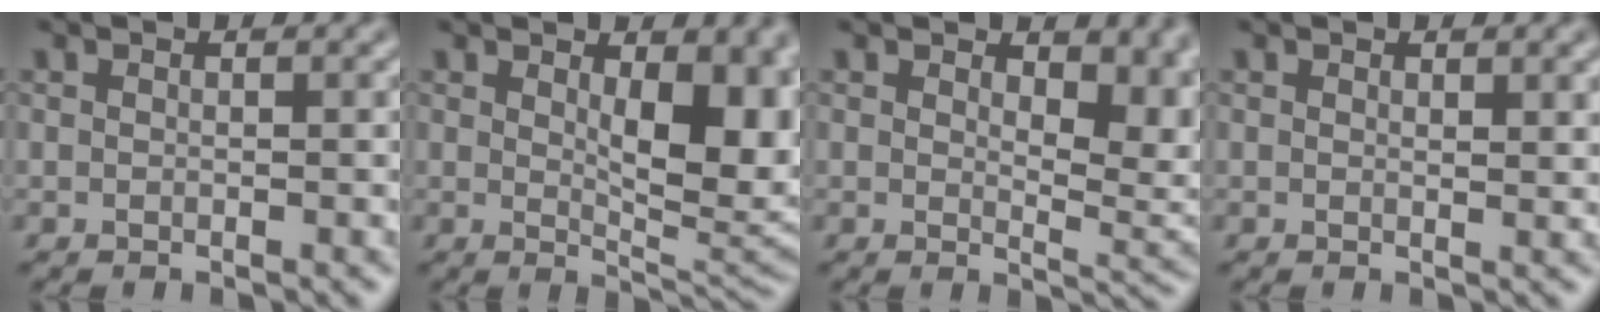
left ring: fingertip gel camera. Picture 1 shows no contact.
{"total": 8.3, "force": [1.4, 3.9, 7.2], "torque": [-0.094, -0.008, 0.031]}
{"total": 5.9, "force": [2.5, 3.0, 4.5], "torque": [-0.050, -0.010, 0.042]}
{"total": 0.9, "force": [0.6, 0.2, 0.6], "torque": [-0.007, -0.002, 0.011]}